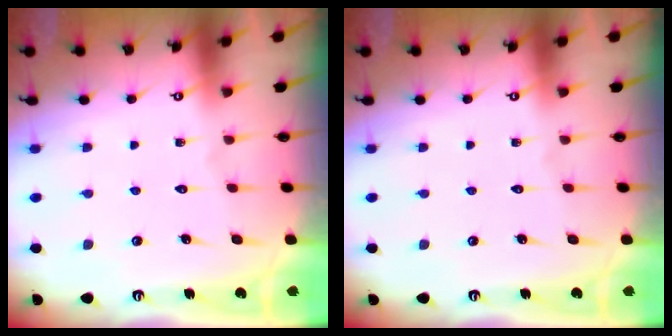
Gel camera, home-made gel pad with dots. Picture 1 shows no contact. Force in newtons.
{"total": 0.0}